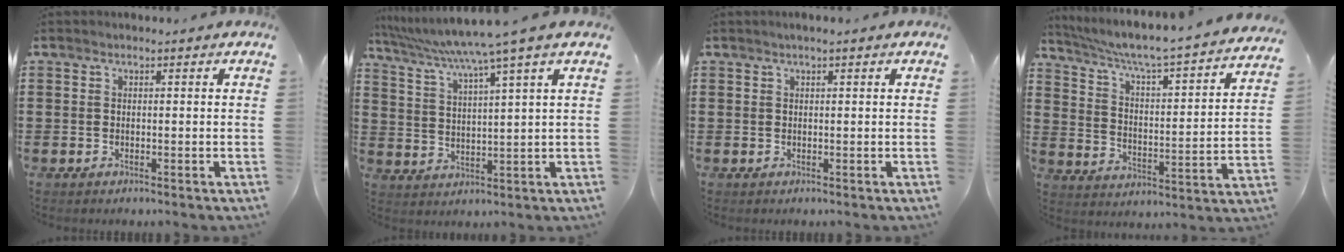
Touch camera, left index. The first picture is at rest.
{"total": 5.9, "force": [4.3, -1.2, 3.8], "torque": [-0.091, -0.037, 0.065]}
{"total": 0.7, "force": [0.4, 0.0, 0.6], "torque": [-0.010, 0.001, 0.008]}
{"total": 4.6, "force": [3.8, -0.1, 2.5], "torque": [-0.069, -0.045, 0.053]}